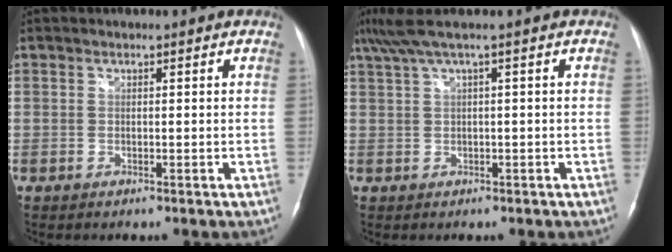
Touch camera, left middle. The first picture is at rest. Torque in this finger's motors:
{"motor_torque": [-0.27, -0.33, -0.01, 0.01]}